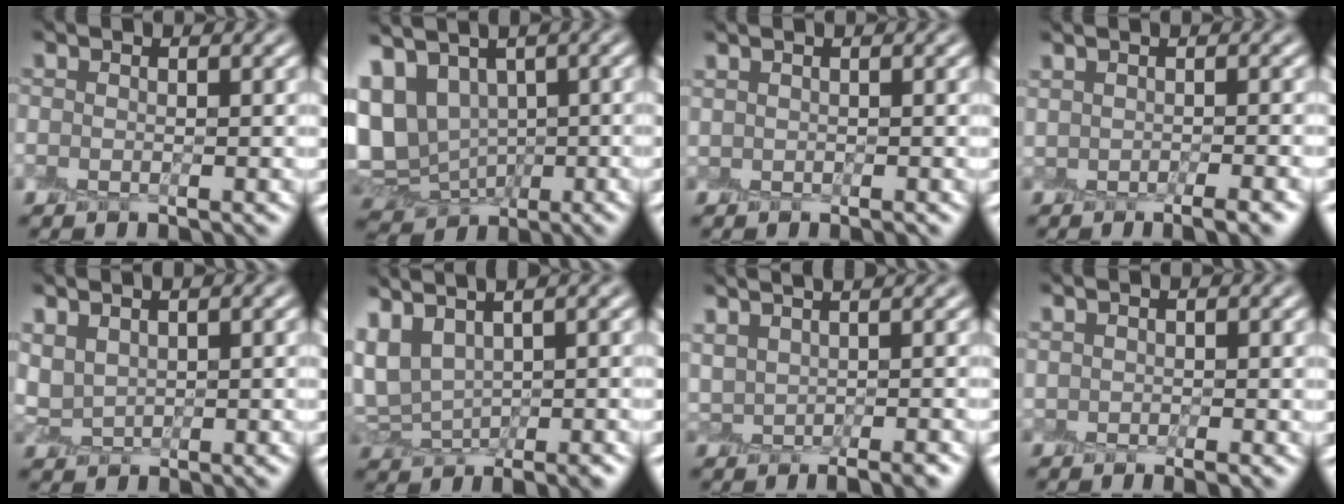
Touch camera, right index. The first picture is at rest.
{"total": 8.1, "force": [1.8, 5.8, 5.3], "torque": [-0.119, 0.004, 0.036]}
{"total": 0.0}
{"total": 3.3, "force": [-1.7, 0.9, 2.6], "torque": [-0.027, -0.008, -0.017]}
{"total": 2.3, "force": [1.4, 1.5, 1.2], "torque": [-0.033, 0.008, 0.031]}
{"total": 7.1, "force": [2.7, 3.7, 5.4], "torque": [-0.111, 0.015, 0.062]}
{"total": 5.4, "force": [2.6, 2.2, 4.2], "torque": [-0.049, 0.032, 0.039]}
{"total": 1.0, "force": [0.1, 0.1, 1.0], "torque": [-0.016, 0.001, 0.004]}